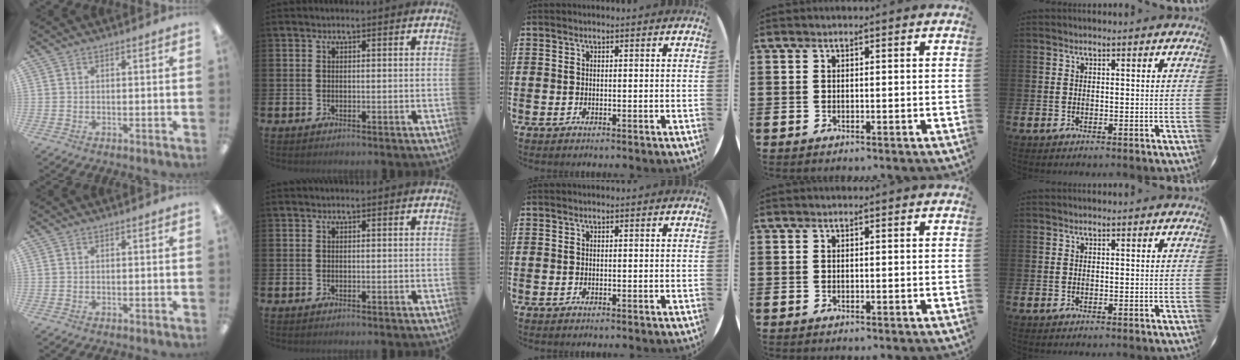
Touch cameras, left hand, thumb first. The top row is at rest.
{}